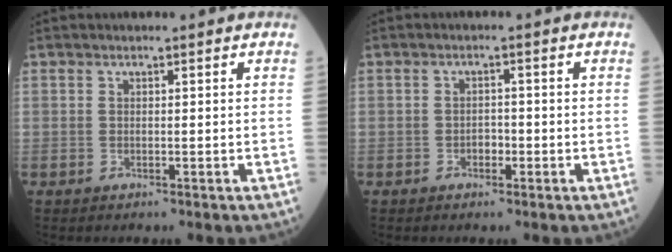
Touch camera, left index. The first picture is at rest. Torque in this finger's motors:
{"motor_torque": [0.15, 0.07, 0.00, 0.00]}